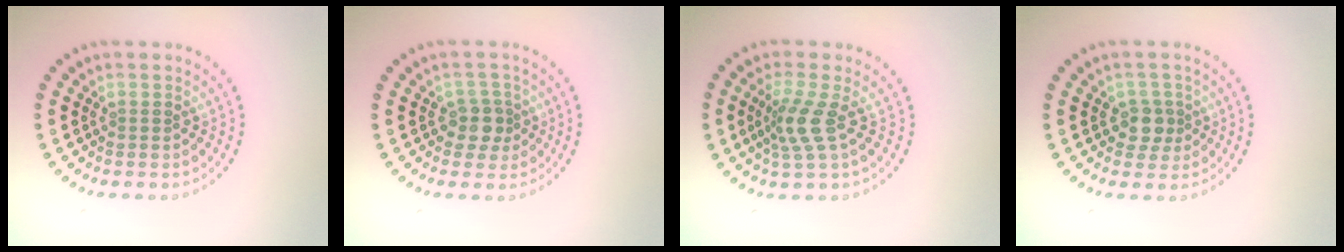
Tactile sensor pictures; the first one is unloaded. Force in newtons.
{"total": 2.3, "press": 1.9, "slide": 1.2}
{"total": 2.9, "press": 2.0, "slide": 2.0}
{"total": 1.9, "press": 1.7, "slide": 0.9}